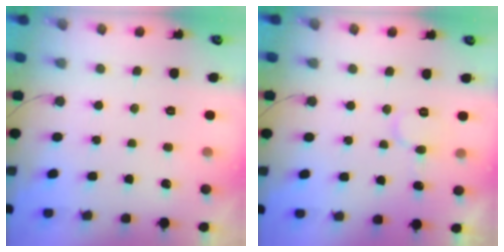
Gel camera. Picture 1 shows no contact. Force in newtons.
{"total": 5.7, "press": 5.7, "slide": 0.1}